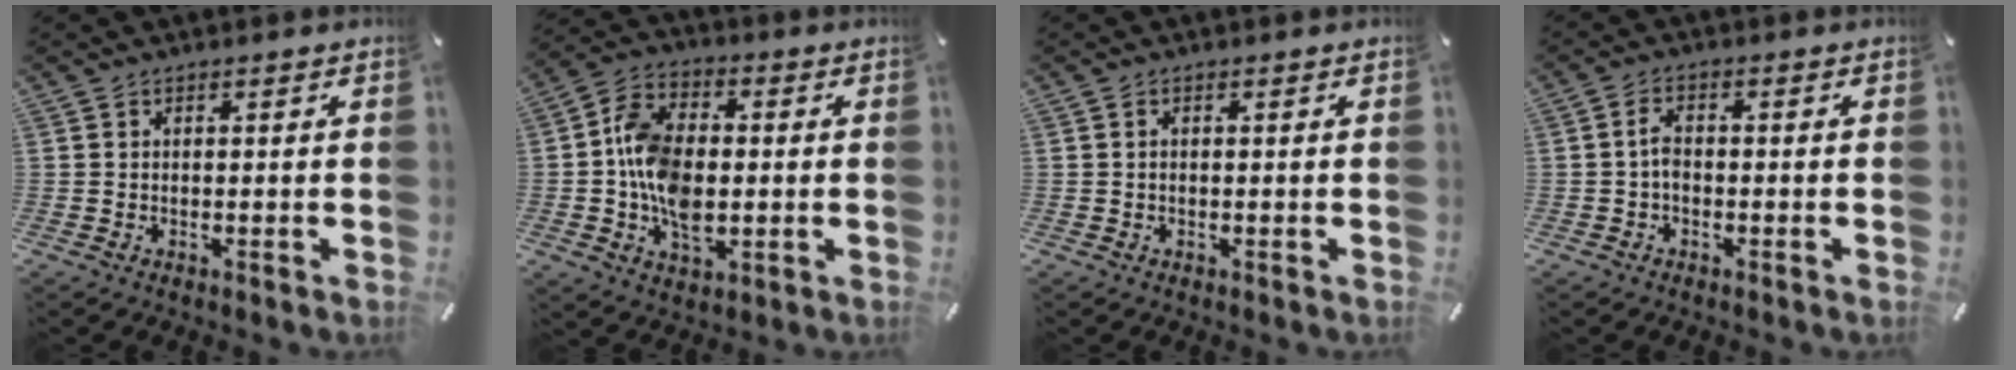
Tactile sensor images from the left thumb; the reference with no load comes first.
{"total": 12.6, "force": [-1.6, 8.6, 9.1], "torque": [-0.192, 0.012, -0.027]}
{"total": 0.7, "force": [0.0, 0.4, 0.6], "torque": [-0.013, 0.001, -0.001]}
{"total": 3.0, "force": [-0.5, 1.8, 2.4], "torque": [-0.046, 0.008, -0.011]}